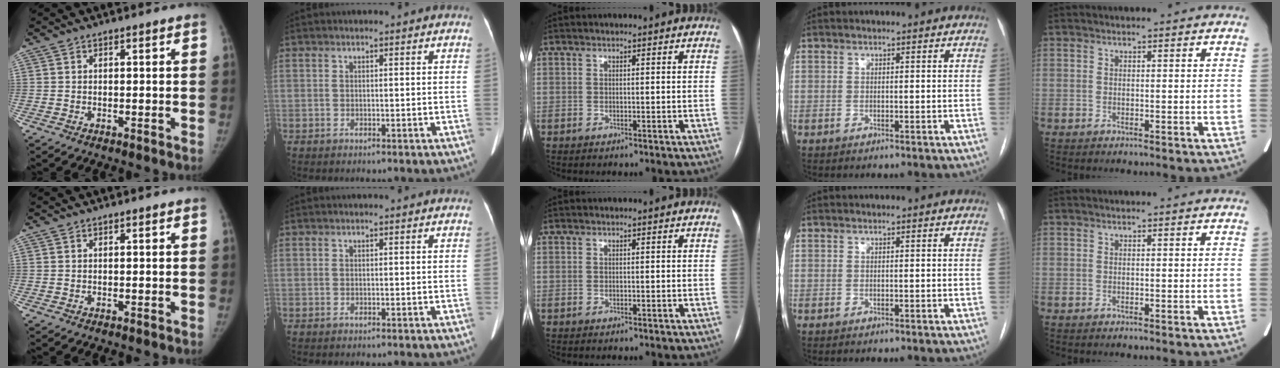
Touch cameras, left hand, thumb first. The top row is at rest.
{}